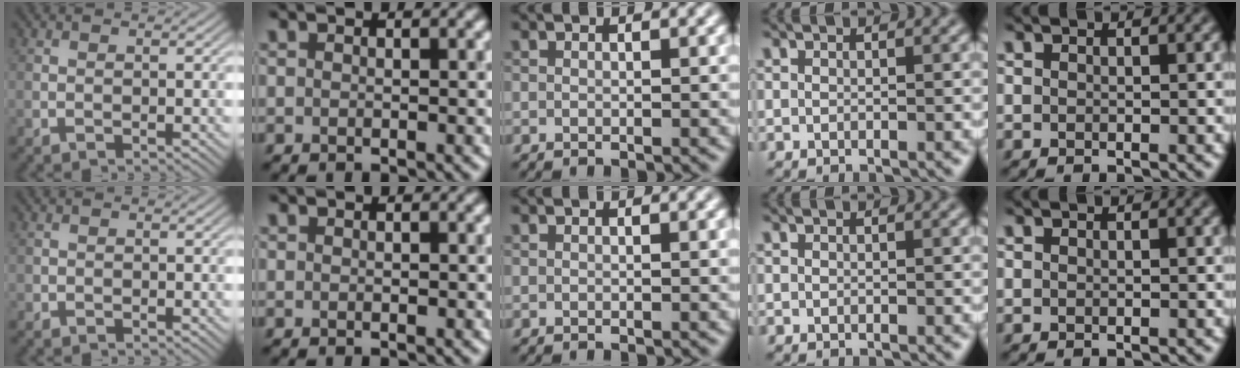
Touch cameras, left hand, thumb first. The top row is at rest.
{"thumb": {"total": 0.6, "force": [-0.3, 0.5, 0.0], "torque": [0.003, -0.003, -0.006]}}